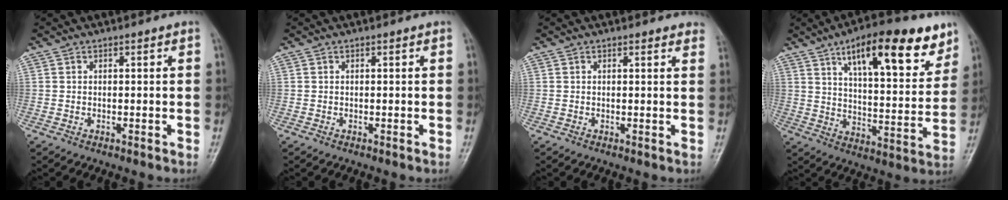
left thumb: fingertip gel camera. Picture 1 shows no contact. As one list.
[{"total": 0.0}, {"total": 2.8, "force": [2.6, 0.8, 0.8], "torque": [0.001, -0.007, 0.015]}, {"total": 20.4, "force": [12.0, 7.2, 14.9], "torque": [-0.178, -0.045, 0.182]}]